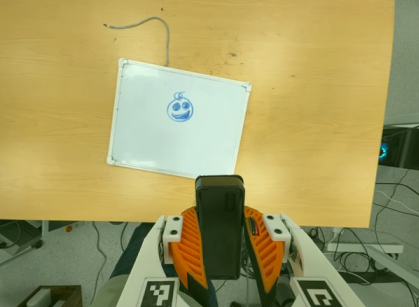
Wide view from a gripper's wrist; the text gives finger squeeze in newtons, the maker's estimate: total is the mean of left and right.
{"total": 10.6, "left": 8.6, "right": 12.6}